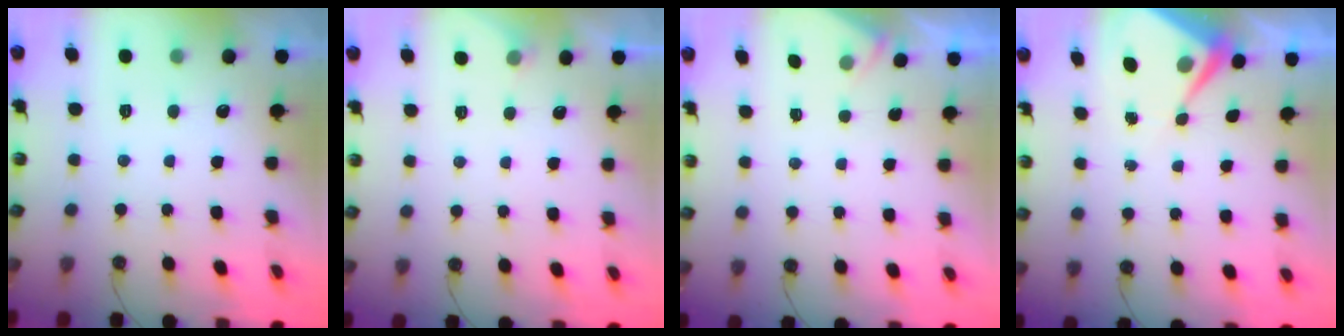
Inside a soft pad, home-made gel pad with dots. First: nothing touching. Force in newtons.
{"total": 2.6, "press": 2.5, "slide": 0.5}
{"total": 2.2, "press": 2.2, "slide": 0.4}
{"total": 6.2, "press": 6.2, "slide": 0.7}